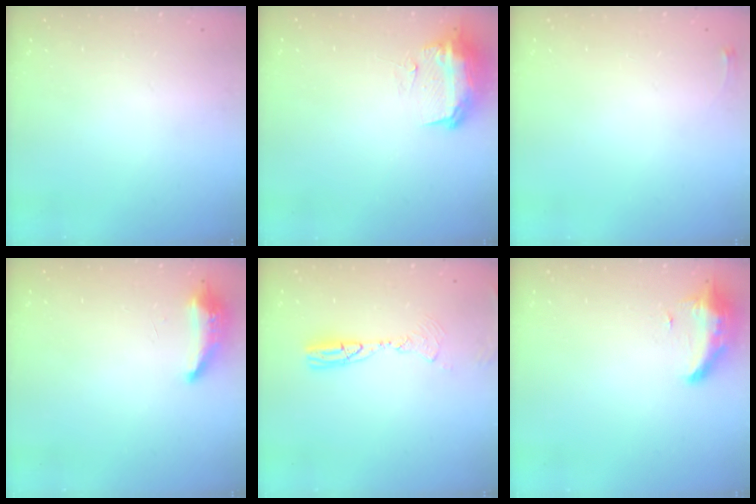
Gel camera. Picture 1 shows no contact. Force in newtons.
{"total": 11.4, "press": 11.4, "slide": 1.1}
{"total": 2.6, "press": 2.6, "slide": 0.6}
{"total": 8.5, "press": 8.4, "slide": 1.6}
{"total": 9.2, "press": 9.0, "slide": 2.2}
{"total": 12.2, "press": 9.7, "slide": 7.4}